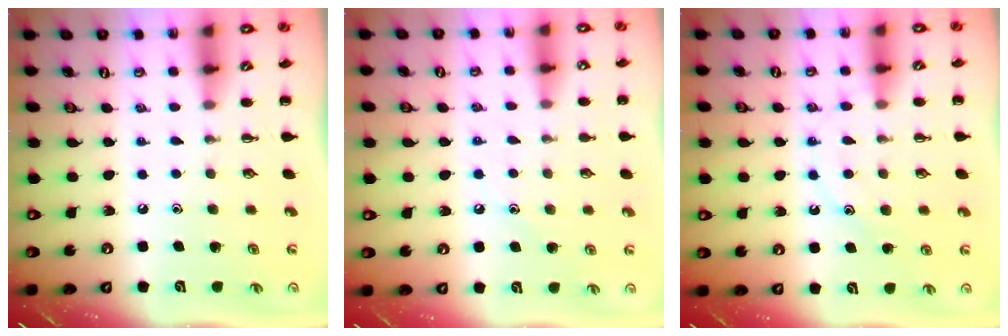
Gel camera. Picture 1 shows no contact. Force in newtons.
{"total": 6.8, "press": 6.6, "slide": 1.7}
{"total": 11.9, "press": 11.9, "slide": 0.7}